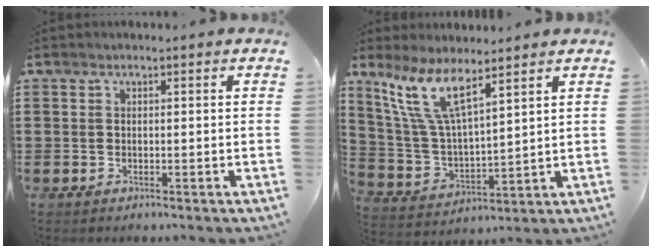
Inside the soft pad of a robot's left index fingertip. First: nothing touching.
{"total": 9.6, "force": [6.9, 1.7, 6.4], "torque": [-0.160, -0.027, 0.121]}